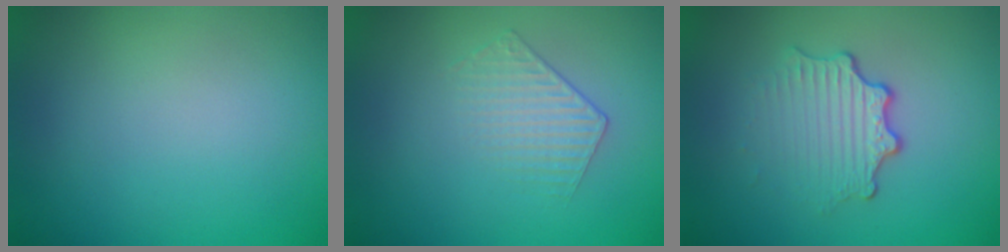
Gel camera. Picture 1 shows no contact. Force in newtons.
{"total": 1.5, "press": 0.9, "slide": 1.2}
{"total": 3.4, "press": 2.4, "slide": 2.5}